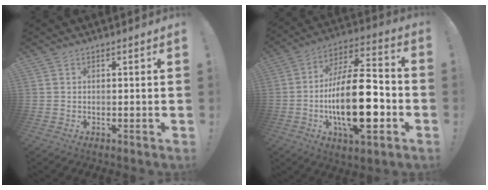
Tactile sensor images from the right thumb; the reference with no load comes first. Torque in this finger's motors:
{"motor_torque": [2.61, 2.40, 2.26, -0.51, 0.38]}